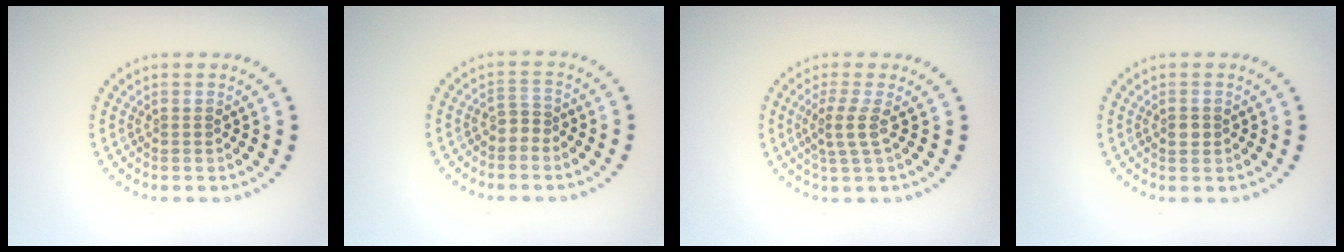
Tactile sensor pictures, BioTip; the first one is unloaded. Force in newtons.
{"total": 1.1, "press": 0.8, "slide": 0.8}
{"total": 2.1, "press": 1.6, "slide": 1.4}
{"total": 1.4, "press": 1.4, "slide": 0.2}